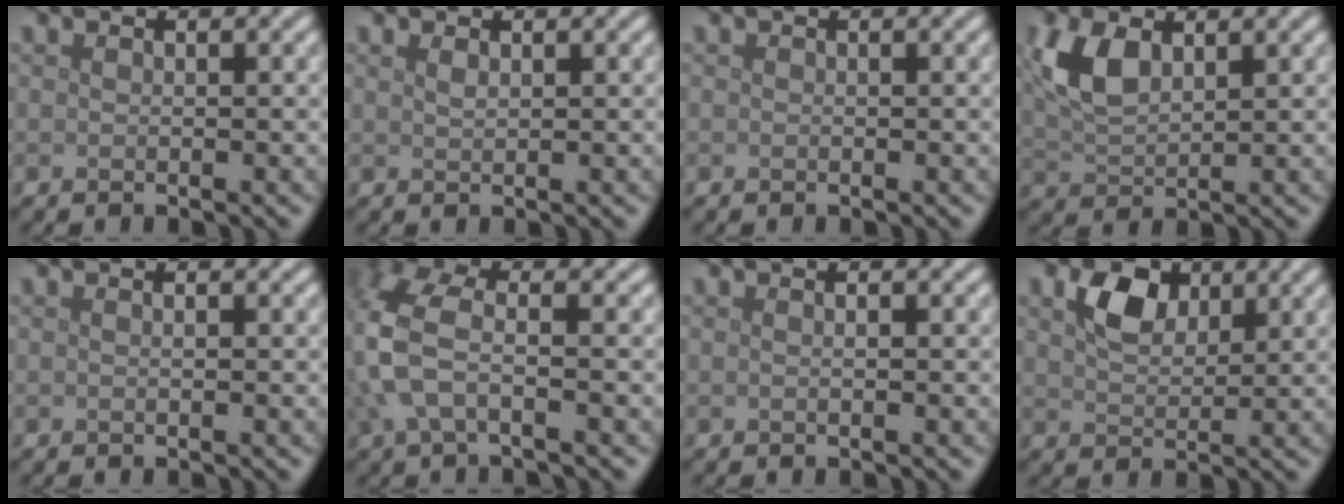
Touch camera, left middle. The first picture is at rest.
{"total": 0.8, "force": [0.6, 0.3, 0.5], "torque": [-0.013, 0.000, 0.013]}
{"total": 0.0}
{"total": 5.0, "force": [1.9, 2.7, 3.8], "torque": [-0.094, 0.006, 0.039]}
{"total": 0.6, "force": [0.2, 0.2, 0.5], "torque": [-0.009, 0.004, 0.002]}
{"total": 5.5, "force": [-0.7, 2.7, 4.7], "torque": [-0.120, 0.006, -0.023]}
{"total": 0.9, "force": [0.3, 0.3, 0.8], "torque": [-0.005, -0.002, 0.002]}
{"total": 3.7, "force": [1.9, 2.4, 2.1], "torque": [-0.043, 0.004, 0.033]}